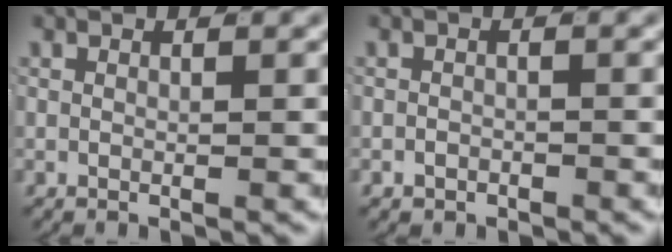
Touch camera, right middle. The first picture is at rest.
{"total": 0.9, "force": [-0.8, 0.6, 0.1], "torque": [-0.001, -0.004, -0.010]}